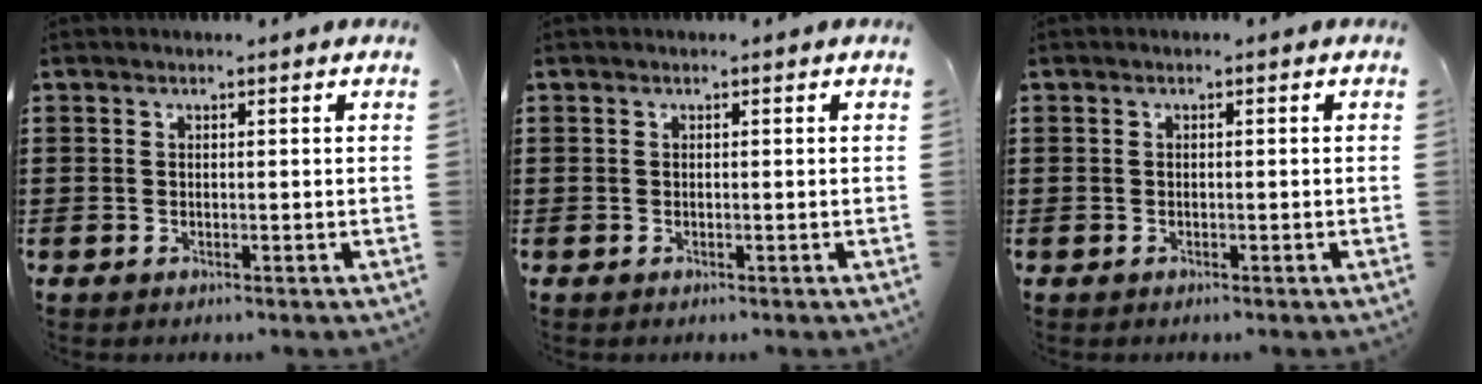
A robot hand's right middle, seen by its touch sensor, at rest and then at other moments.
{"total": 0.0}
{"total": 0.0}